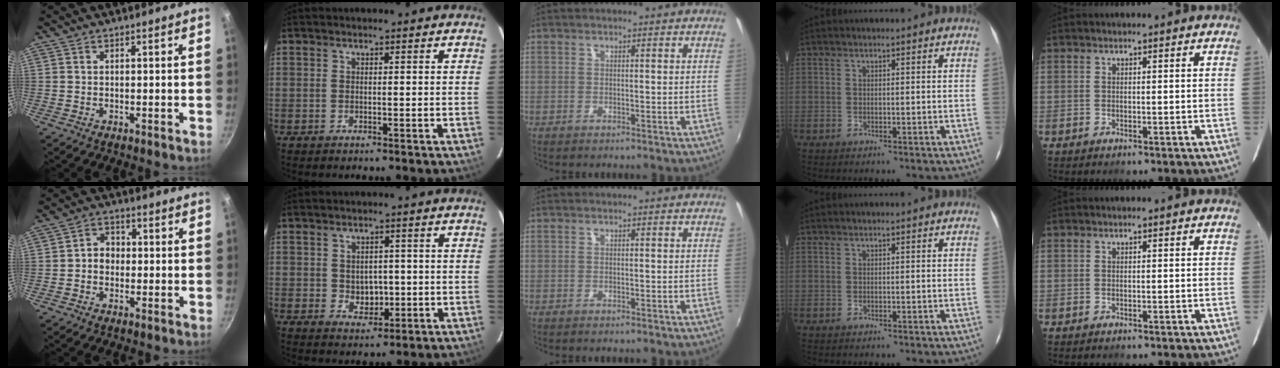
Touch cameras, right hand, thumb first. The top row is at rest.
{"thumb": {"total": 4.4, "force": [-0.3, 3.7, 2.2], "torque": [-0.009, 0.013, -0.013]}, "index": {"total": 4.5, "force": [-0.3, 3.7, 2.6], "torque": [-0.043, 0.001, 0.003]}}